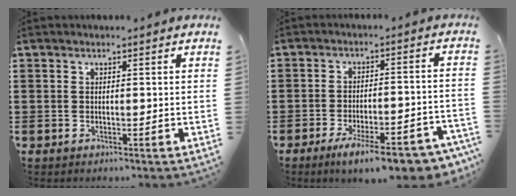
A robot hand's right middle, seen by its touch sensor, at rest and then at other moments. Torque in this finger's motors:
{"motor_torque": [2.14, 0.00, 0.38, 0.06]}